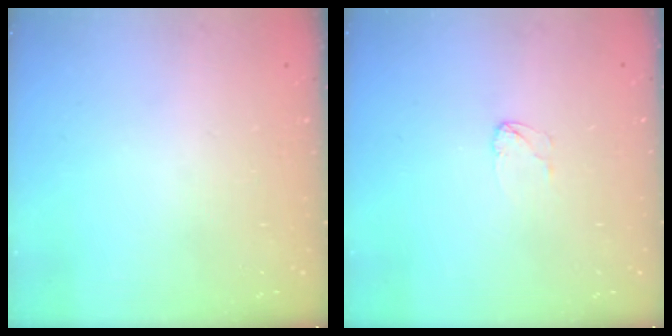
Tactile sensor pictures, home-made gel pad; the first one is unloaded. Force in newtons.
{"total": 2.6, "press": 2.6, "slide": 0.2}